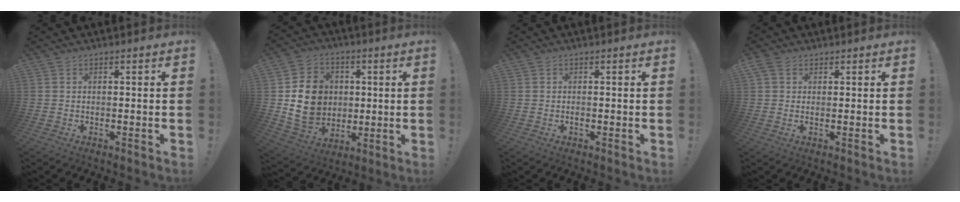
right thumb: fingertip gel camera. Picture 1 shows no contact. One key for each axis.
{"total": 15.7, "fx": 1.0, "fy": 13.7, "fz": 7.7, "tx": -0.127, "ty": 0.003, "tz": 0.032}
{"total": 1.2, "fx": -0.5, "fy": 1.0, "fz": 0.1, "tx": 0.003, "ty": 0.000, "tz": -0.010}
{"total": 2.5, "fx": 1.4, "fy": 1.4, "fz": 1.6, "tx": -0.024, "ty": -0.002, "tz": 0.024}